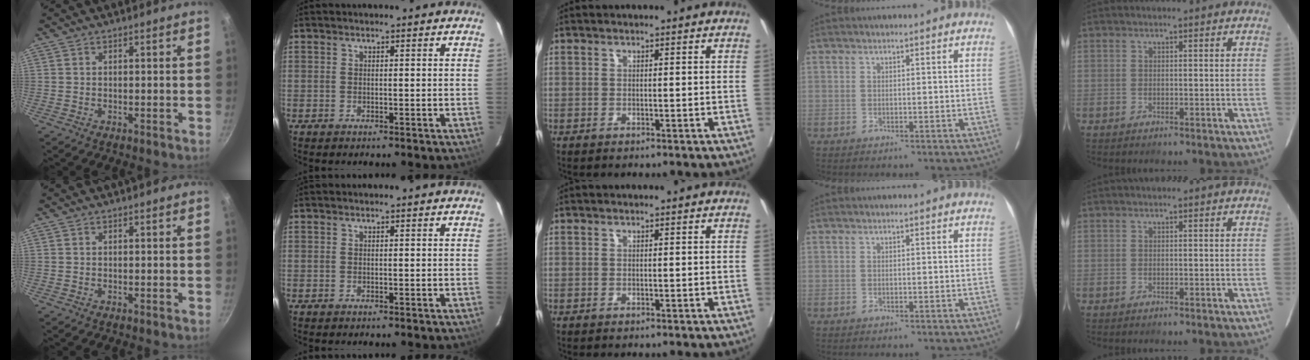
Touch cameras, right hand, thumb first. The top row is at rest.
{}